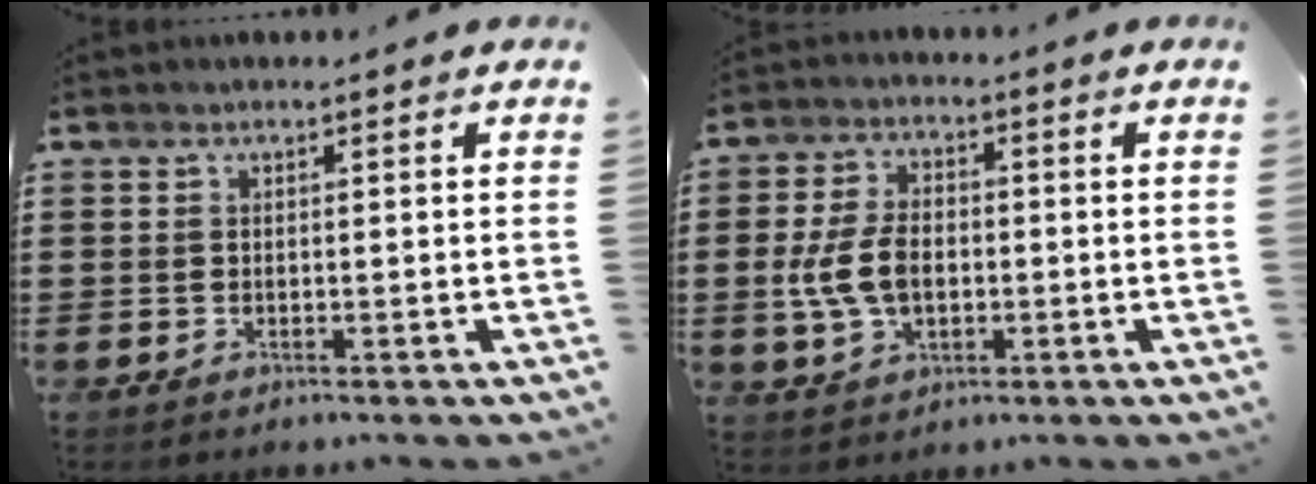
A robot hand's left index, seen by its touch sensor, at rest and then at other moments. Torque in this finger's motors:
{"motor_torque": [0.59, 0.10, 0.46, 0.10]}